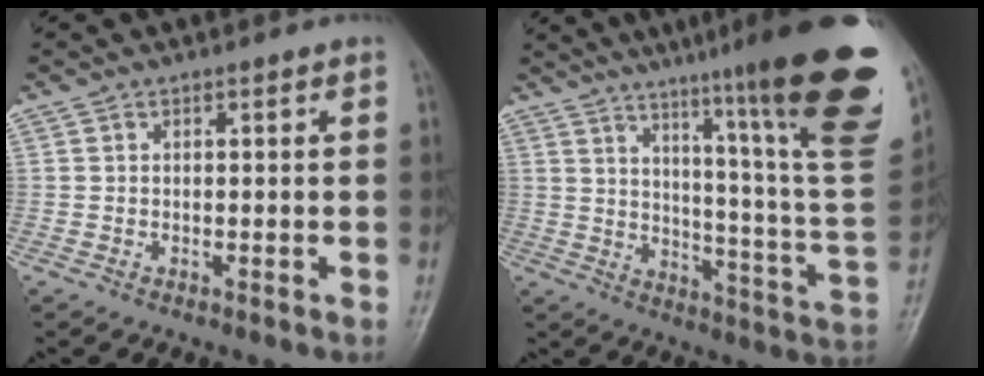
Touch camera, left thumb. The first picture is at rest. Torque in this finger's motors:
{"motor_torque": [2.26, 0.04, 1.69, -1.08, 0.51]}